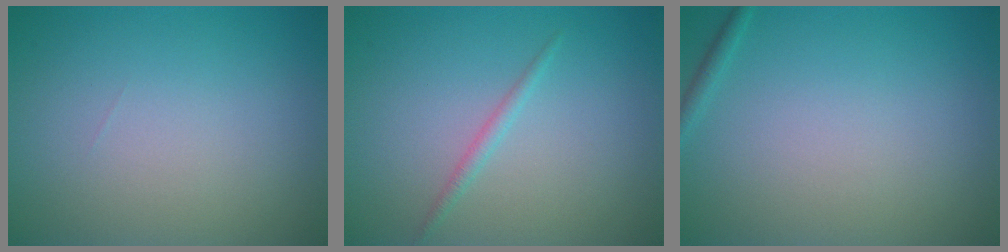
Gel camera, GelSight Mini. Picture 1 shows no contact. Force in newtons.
{"total": 1.0, "press": 1.0, "slide": 0.0}
{"total": 0.8, "press": 0.8, "slide": 0.0}